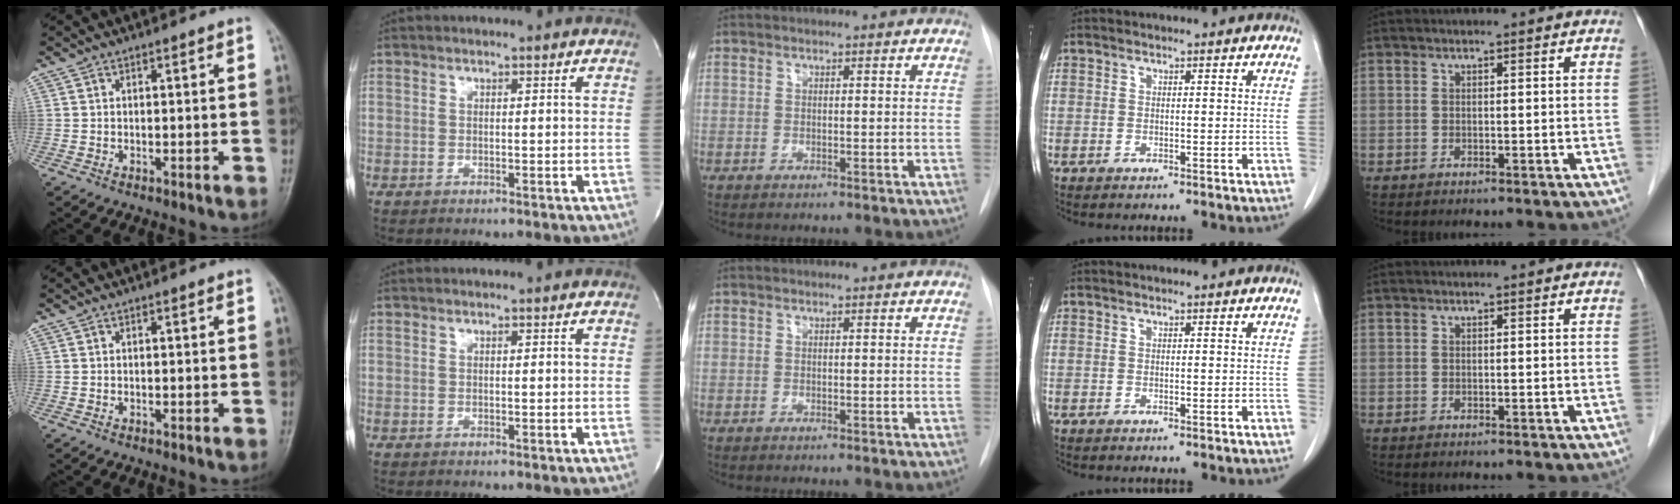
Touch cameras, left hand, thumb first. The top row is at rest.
{}